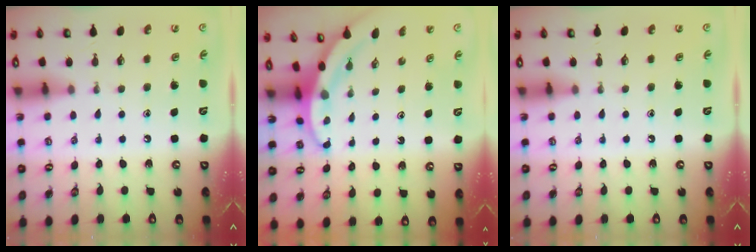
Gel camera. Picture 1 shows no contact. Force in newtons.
{"total": 3.5, "press": 3.5, "slide": 0.2}
{"total": 0.0}